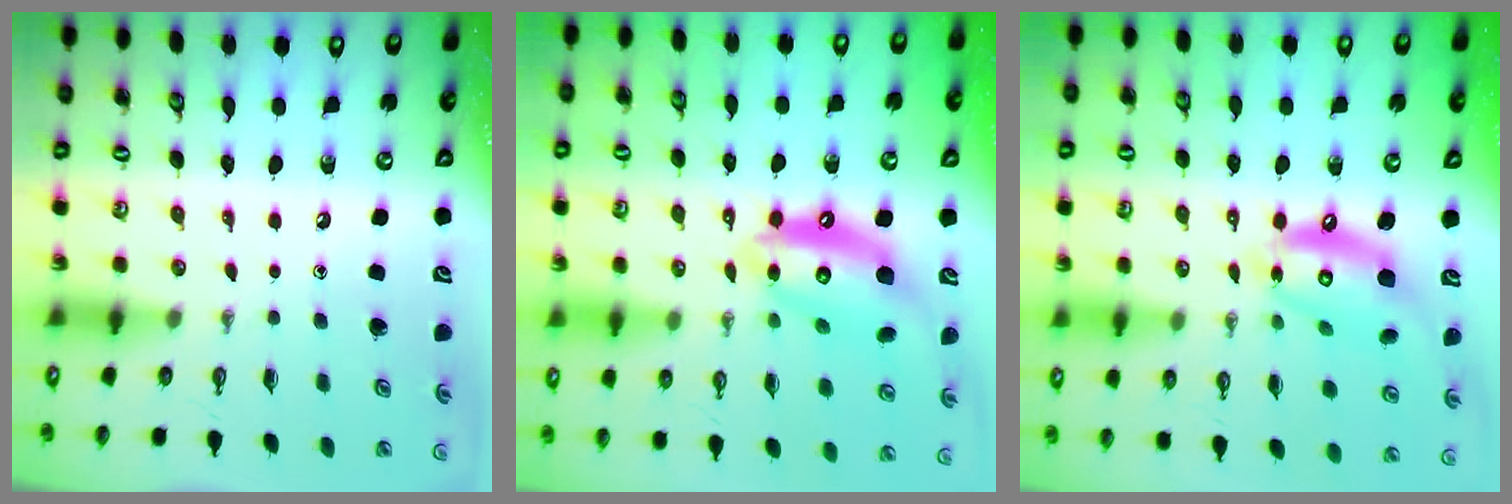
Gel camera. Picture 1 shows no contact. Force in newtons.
{"total": 15.1, "press": 15.0, "slide": 1.8}
{"total": 15.0, "press": 14.9, "slide": 1.3}